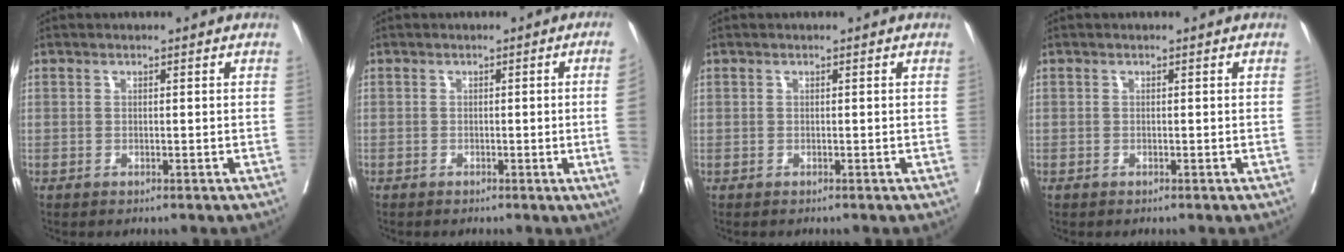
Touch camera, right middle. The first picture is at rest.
{"total": 4.7, "force": [-0.7, -2.0, 4.2], "torque": [-0.050, -0.010, -0.008]}
{"total": 0.0}
{"total": 0.0}